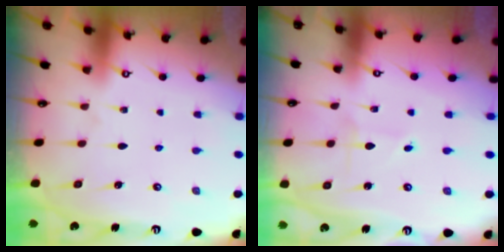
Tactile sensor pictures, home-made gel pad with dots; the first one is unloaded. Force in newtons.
{"total": 1.1, "press": 1.1, "slide": 0.1}